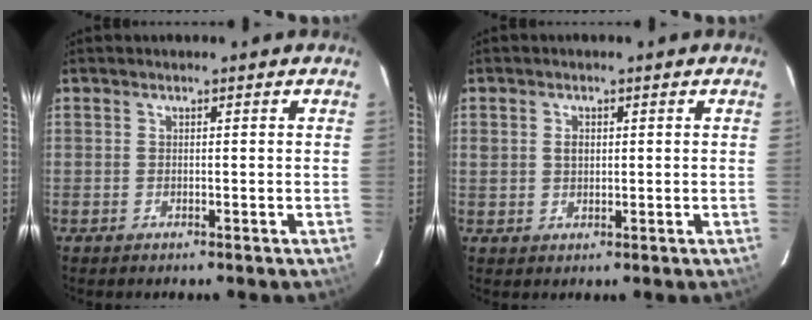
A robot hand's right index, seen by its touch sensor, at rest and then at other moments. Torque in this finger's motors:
{"motor_torque": [0.02, 0.02, 0.03, 0.03]}